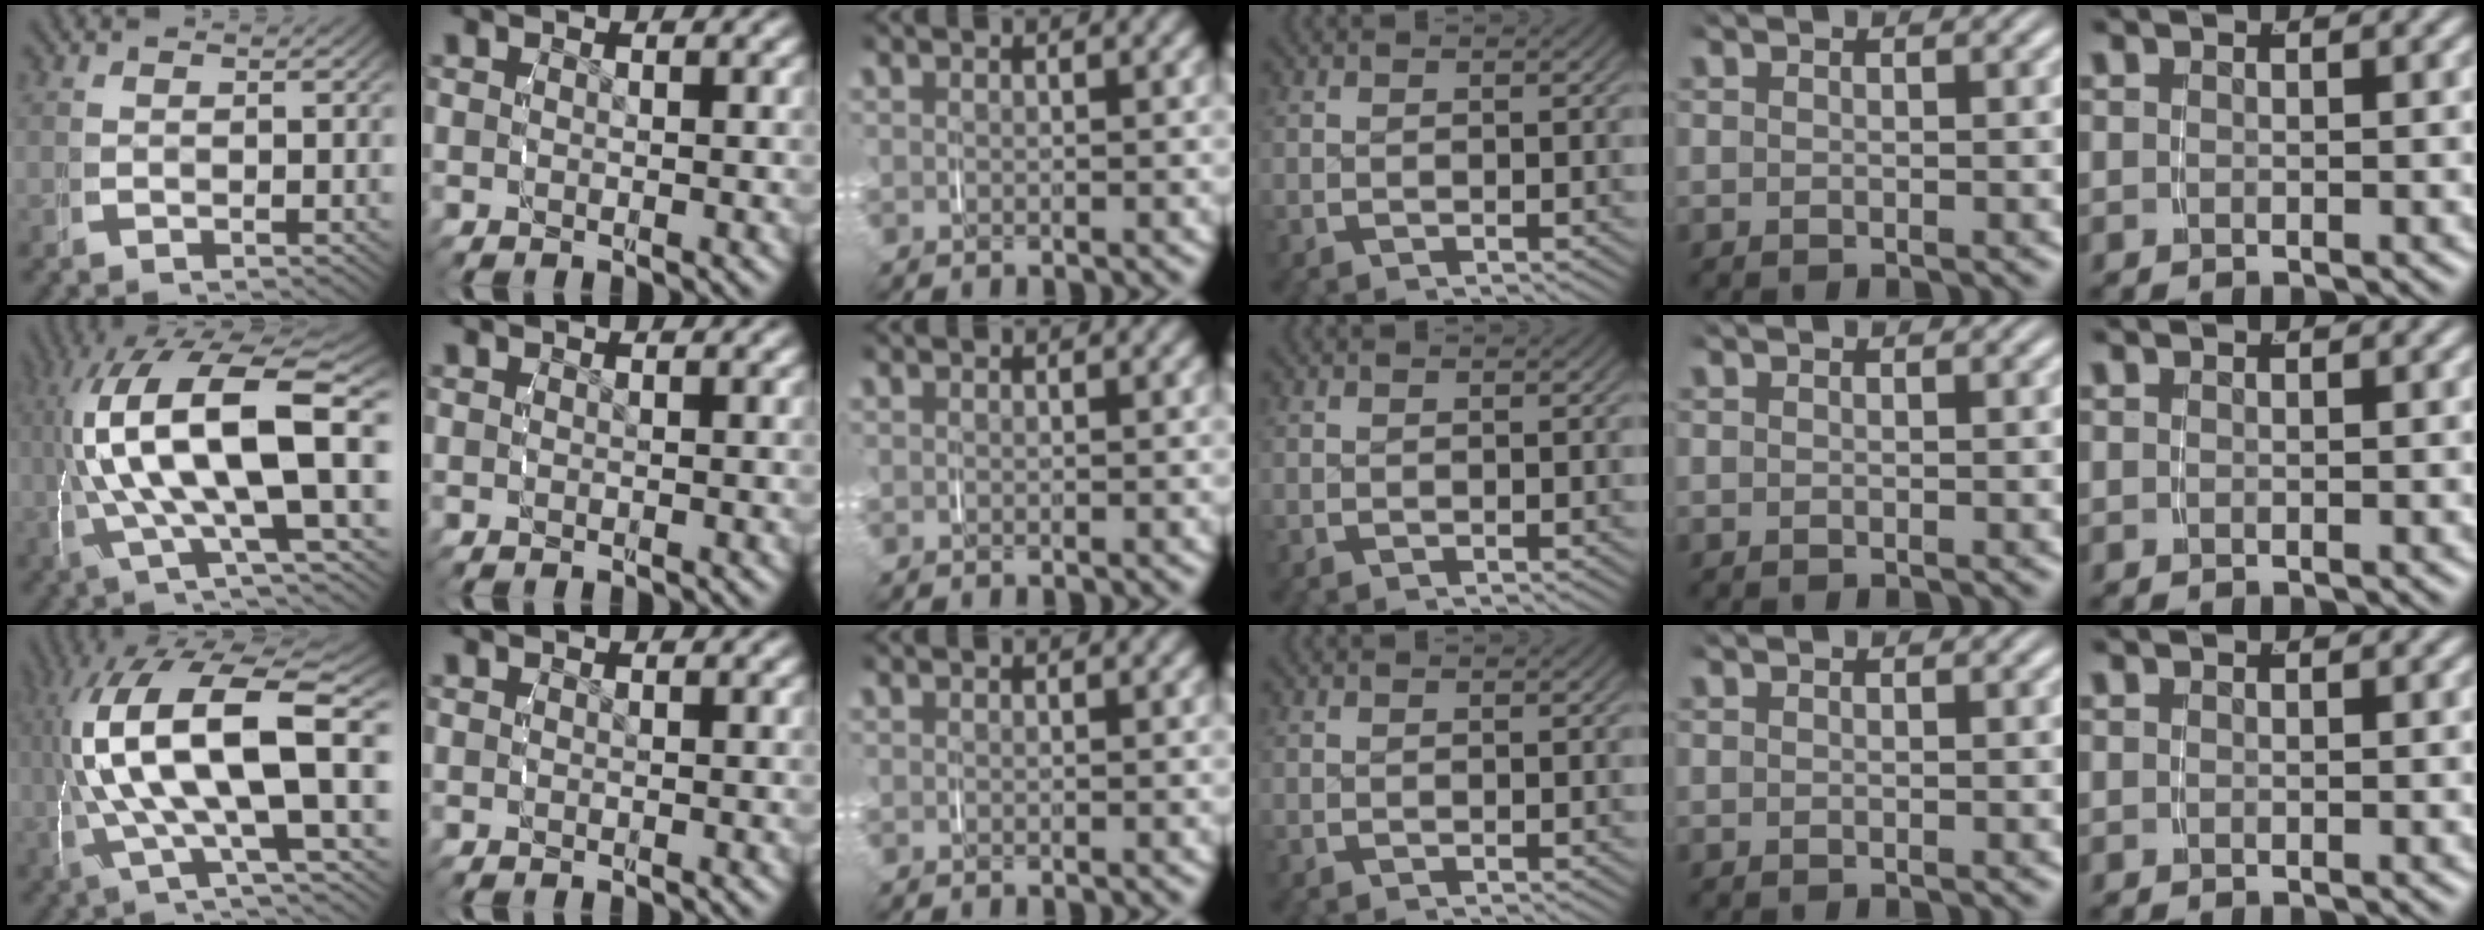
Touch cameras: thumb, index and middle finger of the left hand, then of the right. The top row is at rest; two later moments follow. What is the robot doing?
{"motion": "grasp_and_lifting", "object": "pencil case"}